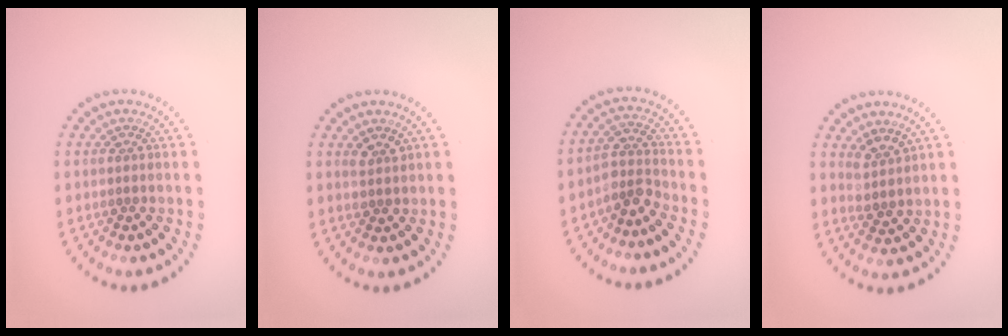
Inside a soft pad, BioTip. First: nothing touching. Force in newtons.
{"total": 1.2, "press": 1.1, "slide": 0.4}
{"total": 2.8, "press": 2.1, "slide": 1.8}
{"total": 2.0, "press": 1.5, "slide": 1.3}